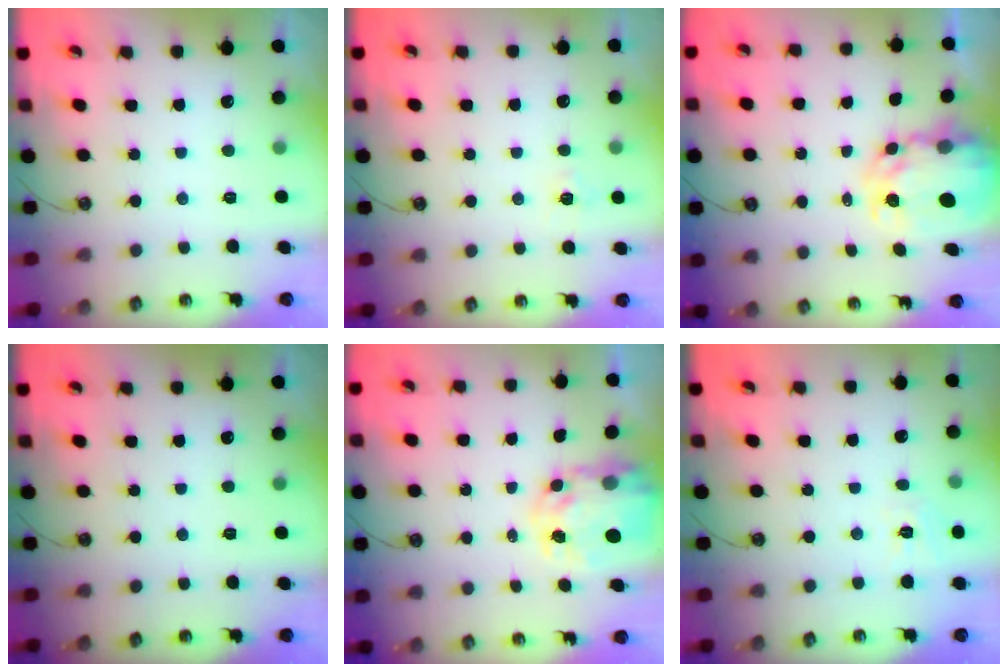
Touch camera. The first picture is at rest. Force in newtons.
{"total": 5.7, "press": 5.7, "slide": 0.5}
{"total": 8.4, "press": 8.4, "slide": 0.7}
{"total": 0.0}
{"total": 8.5, "press": 8.5, "slide": 0.8}
{"total": 7.0, "press": 6.9, "slide": 0.8}